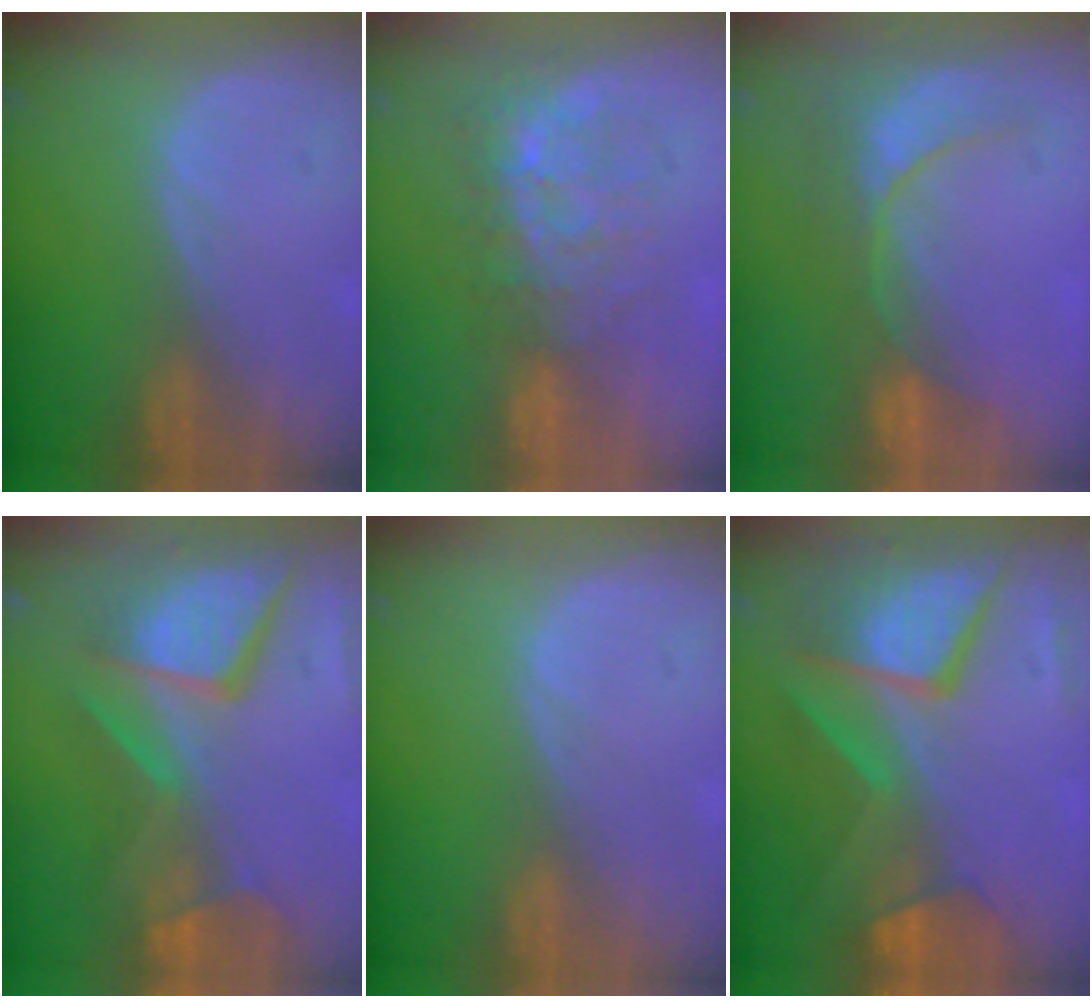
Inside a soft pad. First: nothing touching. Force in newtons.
{"total": 8.1, "press": 7.3, "slide": 3.7}
{"total": 9.0, "press": 7.8, "slide": 4.6}
{"total": 12.8, "press": 10.4, "slide": 7.4}
{"total": 0.0}
{"total": 11.6, "press": 11.6, "slide": 1.4}